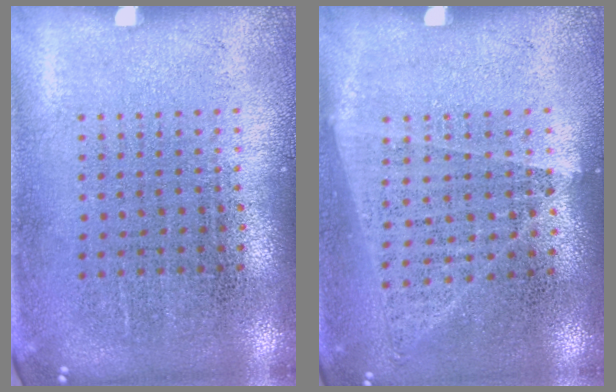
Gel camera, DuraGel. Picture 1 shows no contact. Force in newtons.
{"total": 1.0, "press": 0.9, "slide": 0.4}